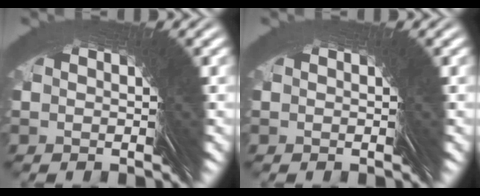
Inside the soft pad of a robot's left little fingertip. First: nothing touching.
{"total": 0.0}